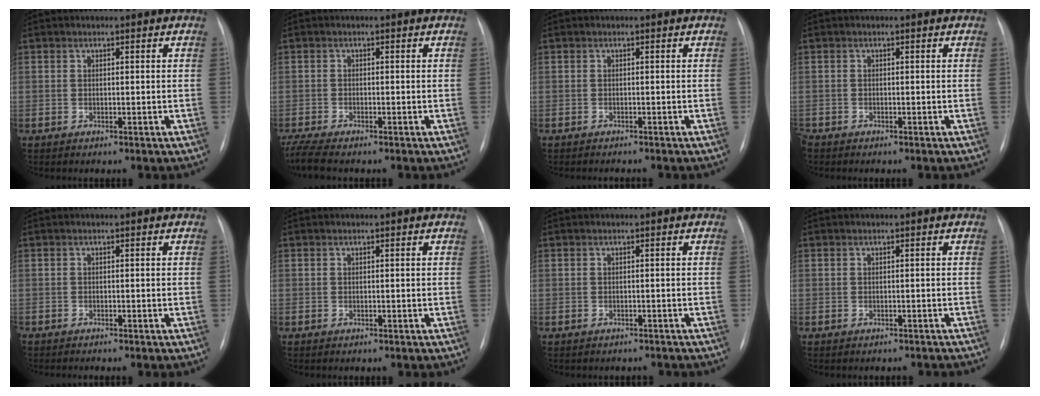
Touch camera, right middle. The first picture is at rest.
{"total": 4.8, "force": [-4.1, 0.6, 2.5], "torque": [-0.057, -0.012, -0.073]}
{"total": 1.2, "force": [-1.2, 0.1, 0.3], "torque": [-0.006, -0.003, -0.013]}
{"total": 0.8, "force": [-0.7, 0.3, 0.2], "torque": [-0.006, -0.001, -0.014]}
{"total": 0.9, "force": [-0.8, -0.1, 0.3], "torque": [-0.004, 0.001, -0.015]}
{"total": 0.0}
{"total": 3.0, "force": [-2.7, 1.2, 0.5], "torque": [-0.010, -0.001, -0.031]}
{"total": 4.6, "force": [-4.1, 1.4, 1.3], "torque": [-0.014, 0.002, -0.044]}